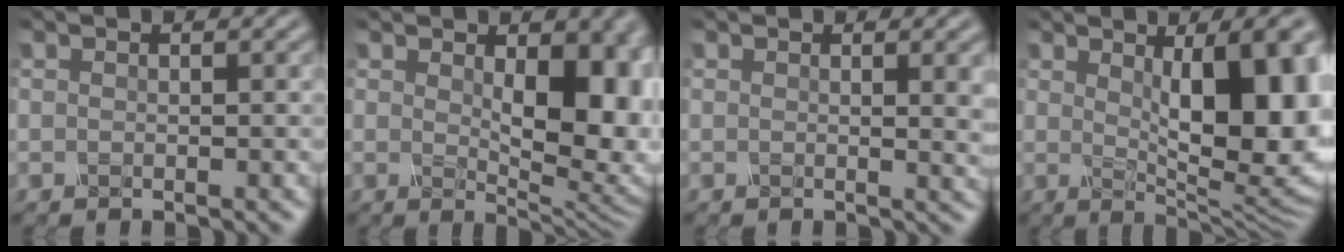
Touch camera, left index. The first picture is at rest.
{"total": 9.1, "force": [0.8, 4.3, 8.0], "torque": [-0.086, 0.001, 0.018]}
{"total": 3.0, "force": [0.6, 1.0, 2.7], "torque": [-0.026, -0.001, 0.009]}
{"total": 11.8, "force": [1.6, 4.0, 11.0], "torque": [-0.126, -0.003, 0.031]}